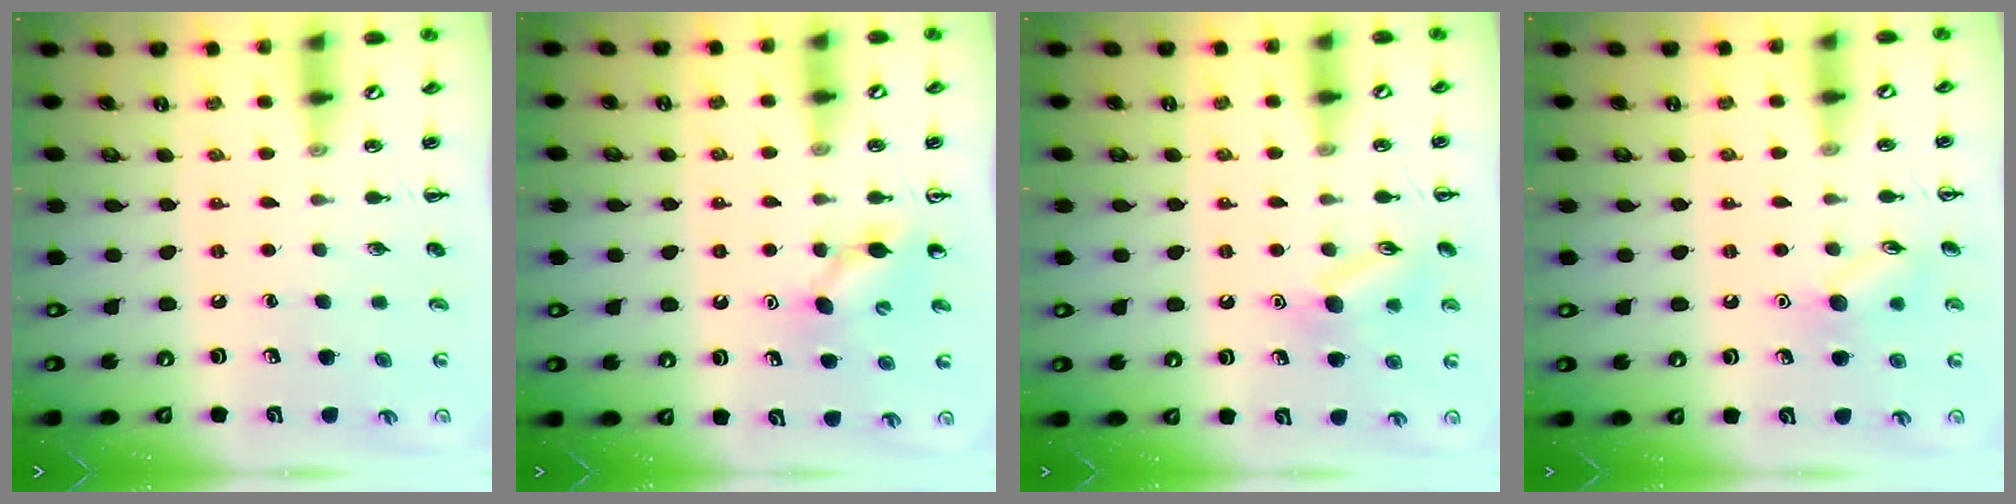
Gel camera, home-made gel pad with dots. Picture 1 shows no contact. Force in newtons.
{"total": 5.9, "press": 5.7, "slide": 1.5}
{"total": 10.2, "press": 10.2, "slide": 0.6}
{"total": 8.3, "press": 8.3, "slide": 1.1}